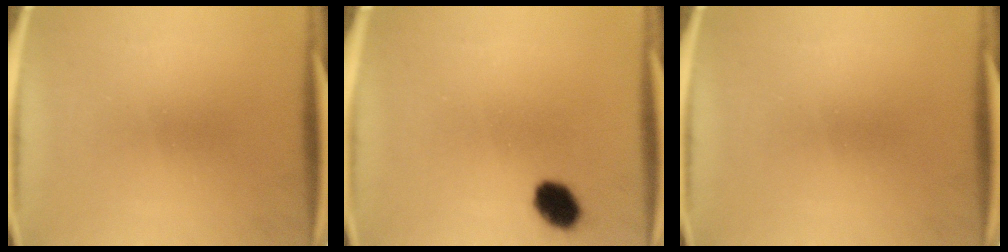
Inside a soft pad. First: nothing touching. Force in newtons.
{"total": 6.1}
{"total": 0.0}